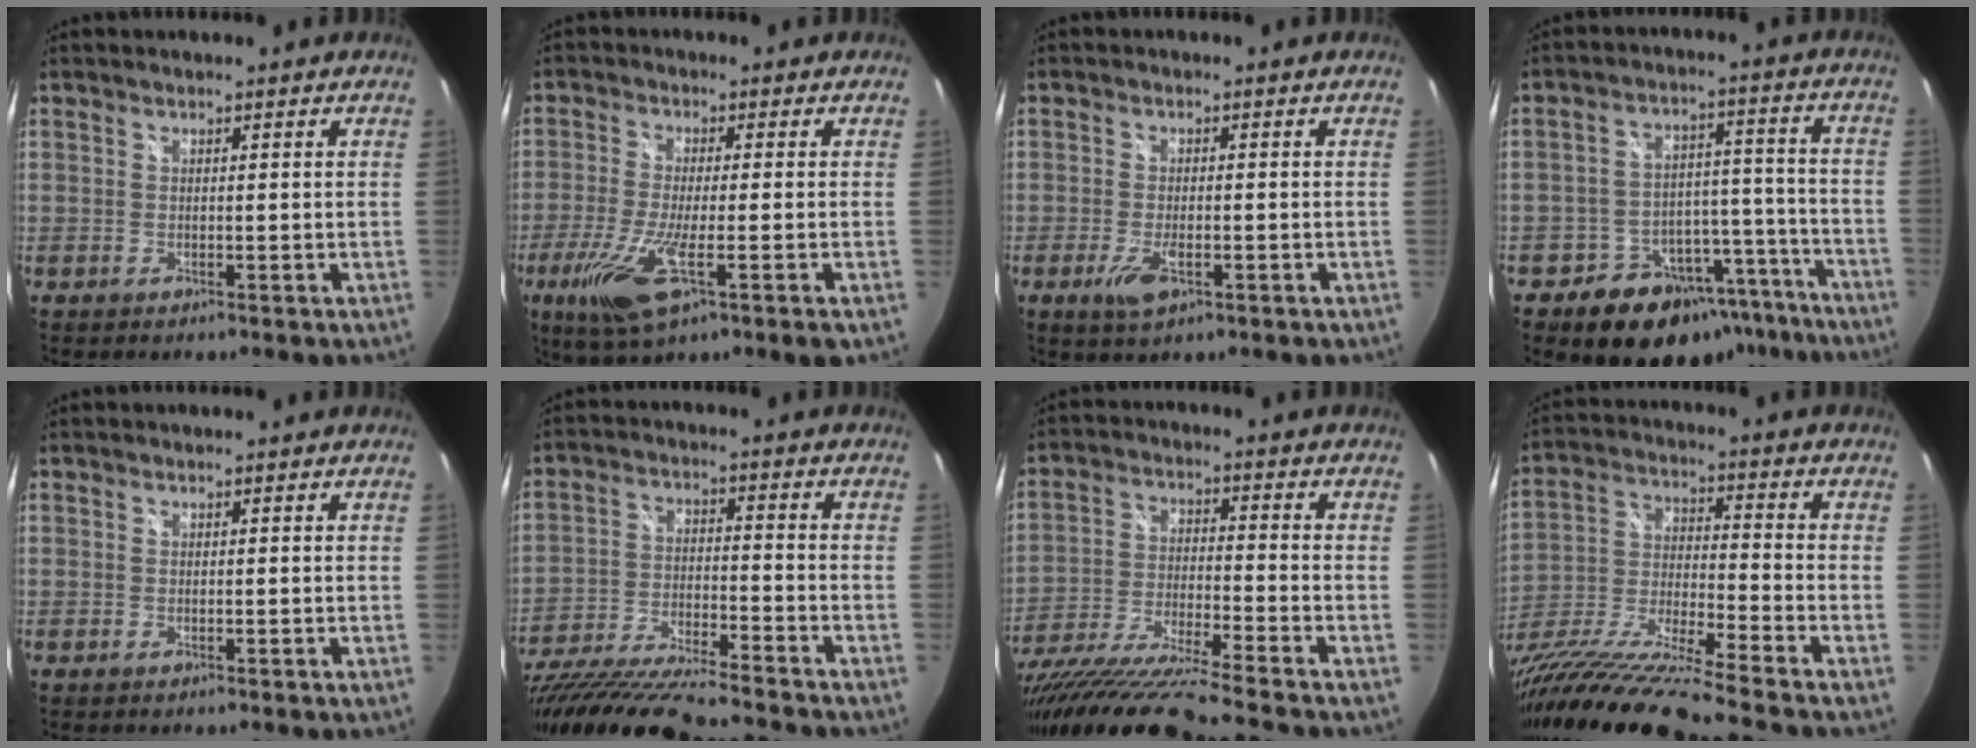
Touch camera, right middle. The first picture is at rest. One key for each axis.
{"total": 12.1, "fx": -4.9, "fy": 2.2, "fz": 10.8, "tx": -0.231, "ty": -0.039, "tz": -0.092}
{"total": 4.7, "fx": -2.1, "fy": 1.9, "fz": 3.7, "tx": -0.081, "ty": -0.011, "tz": -0.037}
{"total": 17.1, "fx": -12.2, "fy": 10.5, "fz": 5.7, "tx": -0.101, "ty": 0.057, "tz": -0.146}
{"total": 0.0}
{"total": 20.6, "fx": -17.8, "fy": 1.8, "fz": 10.2, "tx": -0.210, "ty": -0.052, "tz": -0.310}
{"total": 18.5, "fx": -15.7, "fy": -1.1, "fz": 9.8, "tx": -0.192, "ty": -0.058, "tz": -0.285}
{"total": 19.5, "fx": -16.0, "fy": -1.5, "fz": 11.1, "tx": -0.197, "ty": -0.055, "tz": -0.293}